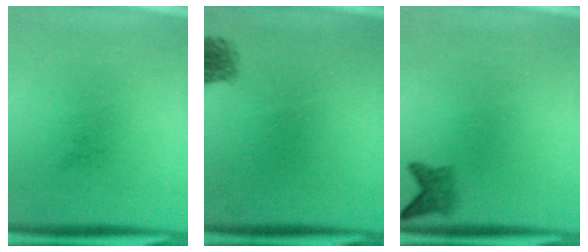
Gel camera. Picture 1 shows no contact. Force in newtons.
{"total": 1.8}
{"total": 2.1}